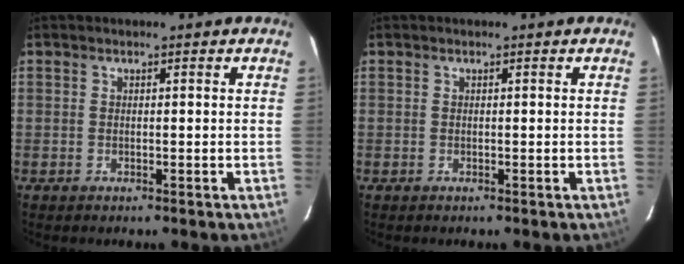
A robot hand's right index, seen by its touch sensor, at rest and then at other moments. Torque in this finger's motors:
{"motor_torque": [0.00, 0.00, 0.00, 0.00]}